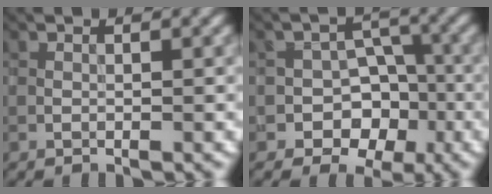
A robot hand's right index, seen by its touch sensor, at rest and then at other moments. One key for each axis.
{"total": 7.1, "fx": -3.1, "fy": 5.8, "fz": 2.6, "tx": -0.002, "ty": 0.005, "tz": -0.072}